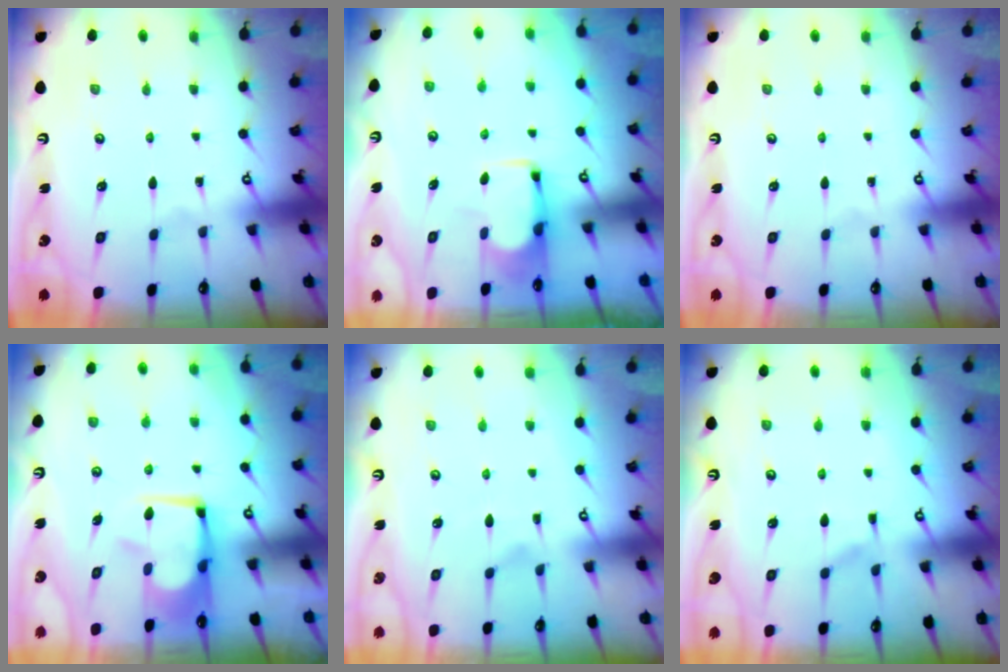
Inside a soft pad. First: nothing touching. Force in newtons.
{"total": 1.7, "press": 1.4, "slide": 0.9}
{"total": 0.0}
{"total": 2.4, "press": 2.3, "slide": 0.8}
{"total": 1.2, "press": 0.5, "slide": 1.1}
{"total": 5.7, "press": 5.7, "slide": 0.6}